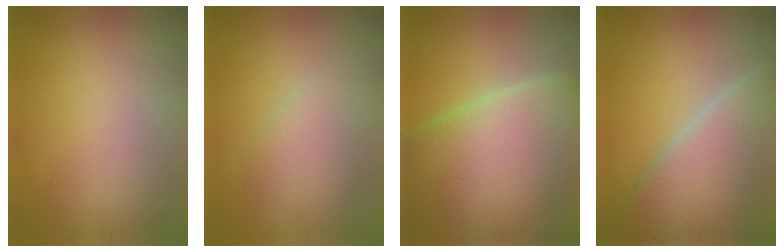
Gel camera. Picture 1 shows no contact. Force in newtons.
{"total": 3.0, "press": 3.0, "slide": 0.2}
{"total": 19.9, "press": 19.9, "slide": 0.9}
{"total": 10.8, "press": 10.8, "slide": 0.8}